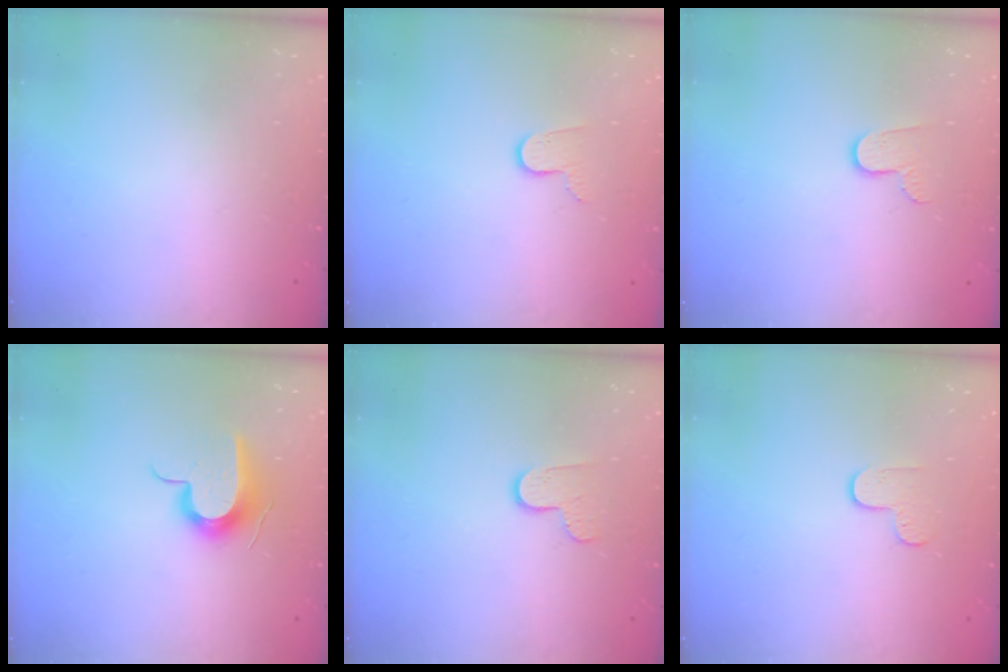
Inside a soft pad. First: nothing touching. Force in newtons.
{"total": 6.0, "press": 6.0, "slide": 0.5}
{"total": 7.0, "press": 7.0, "slide": 0.5}
{"total": 10.6, "press": 10.5, "slide": 1.3}
{"total": 7.0, "press": 7.0, "slide": 0.6}
{"total": 5.5, "press": 5.5, "slide": 0.5}